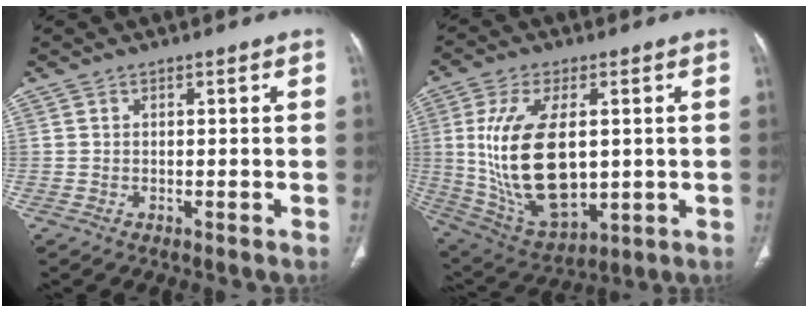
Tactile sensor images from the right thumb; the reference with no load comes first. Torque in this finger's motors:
{"motor_torque": [0.12, 3.27, 2.43, 0.29, 0.80]}